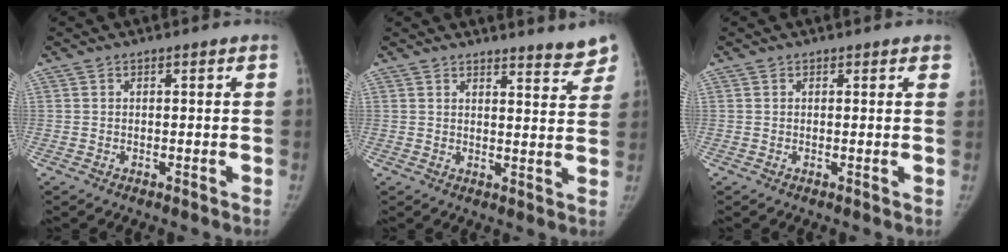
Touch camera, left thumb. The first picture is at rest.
{"total": 6.3, "force": [5.5, 1.0, 2.8], "torque": [-0.012, -0.039, 0.061]}
{"total": 2.0, "force": [1.3, 0.6, 1.4], "torque": [-0.006, 0.002, 0.012]}